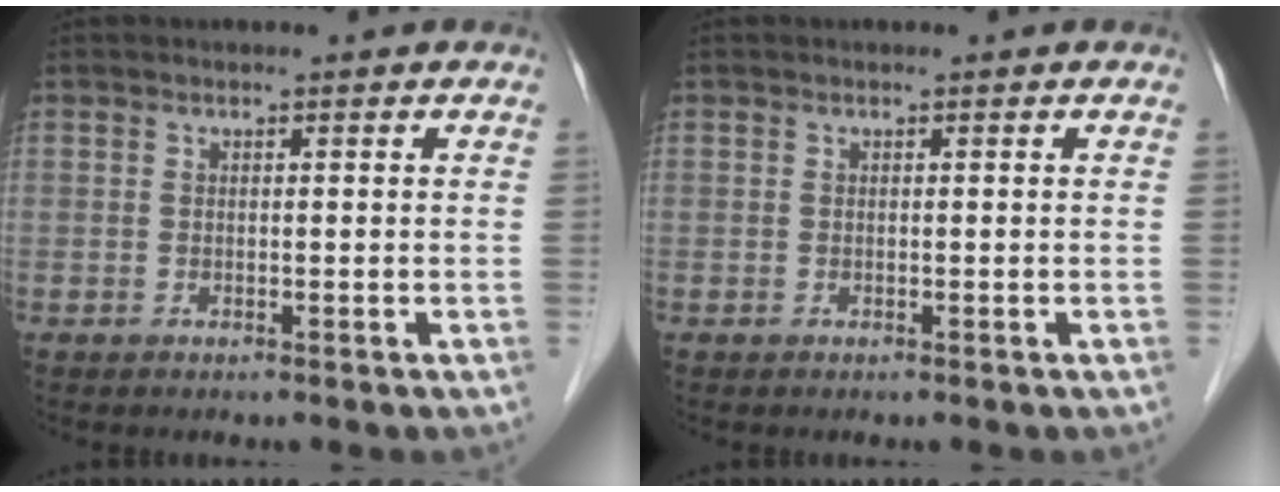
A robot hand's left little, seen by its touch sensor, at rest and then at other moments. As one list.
[{"total": 0.0}]